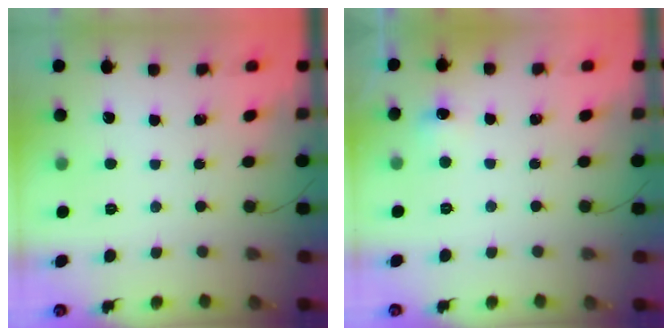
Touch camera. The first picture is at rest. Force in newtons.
{"total": 5.1, "press": 4.9, "slide": 1.3}